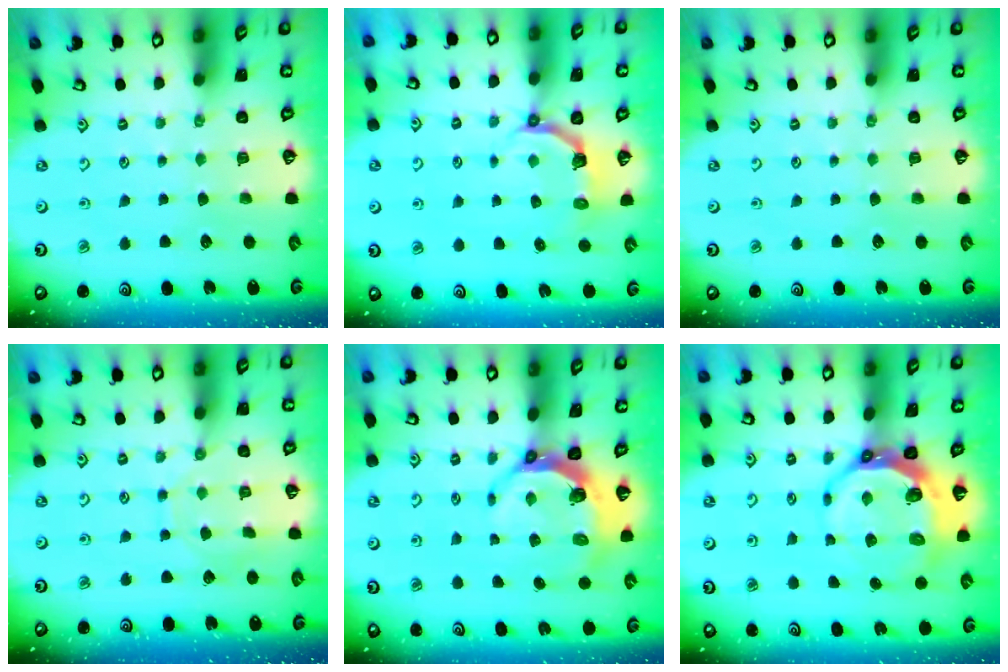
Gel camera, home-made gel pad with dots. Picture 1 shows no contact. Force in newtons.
{"total": 4.5, "press": 2.7, "slide": 3.6}
{"total": 0.0}
{"total": 8.0, "press": 8.0, "slide": 0.6}
{"total": 6.5, "press": 5.3, "slide": 3.8}
{"total": 10.1, "press": 9.2, "slide": 4.3}